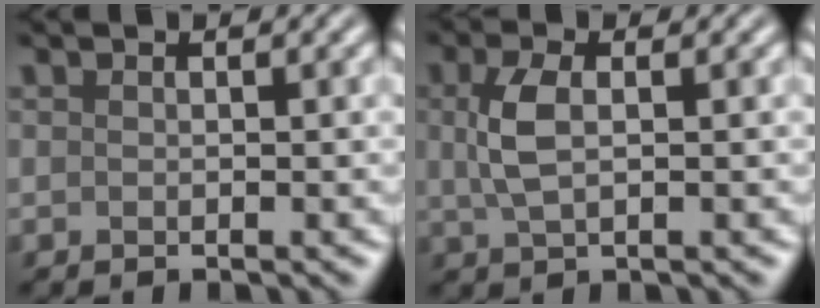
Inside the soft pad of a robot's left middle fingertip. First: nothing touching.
{"total": 3.1, "force": [0.6, 1.5, 2.6], "torque": [-0.063, 0.002, 0.010]}